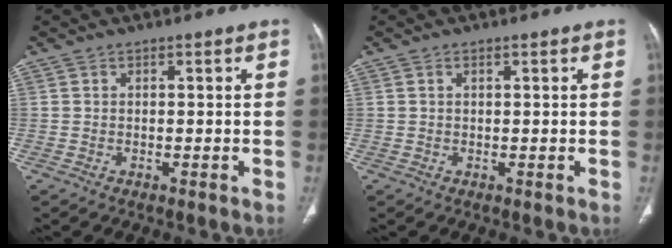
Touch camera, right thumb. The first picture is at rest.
{"total": 0.5, "force": [0.3, 0.2, 0.4], "torque": [-0.011, 0.004, 0.005]}